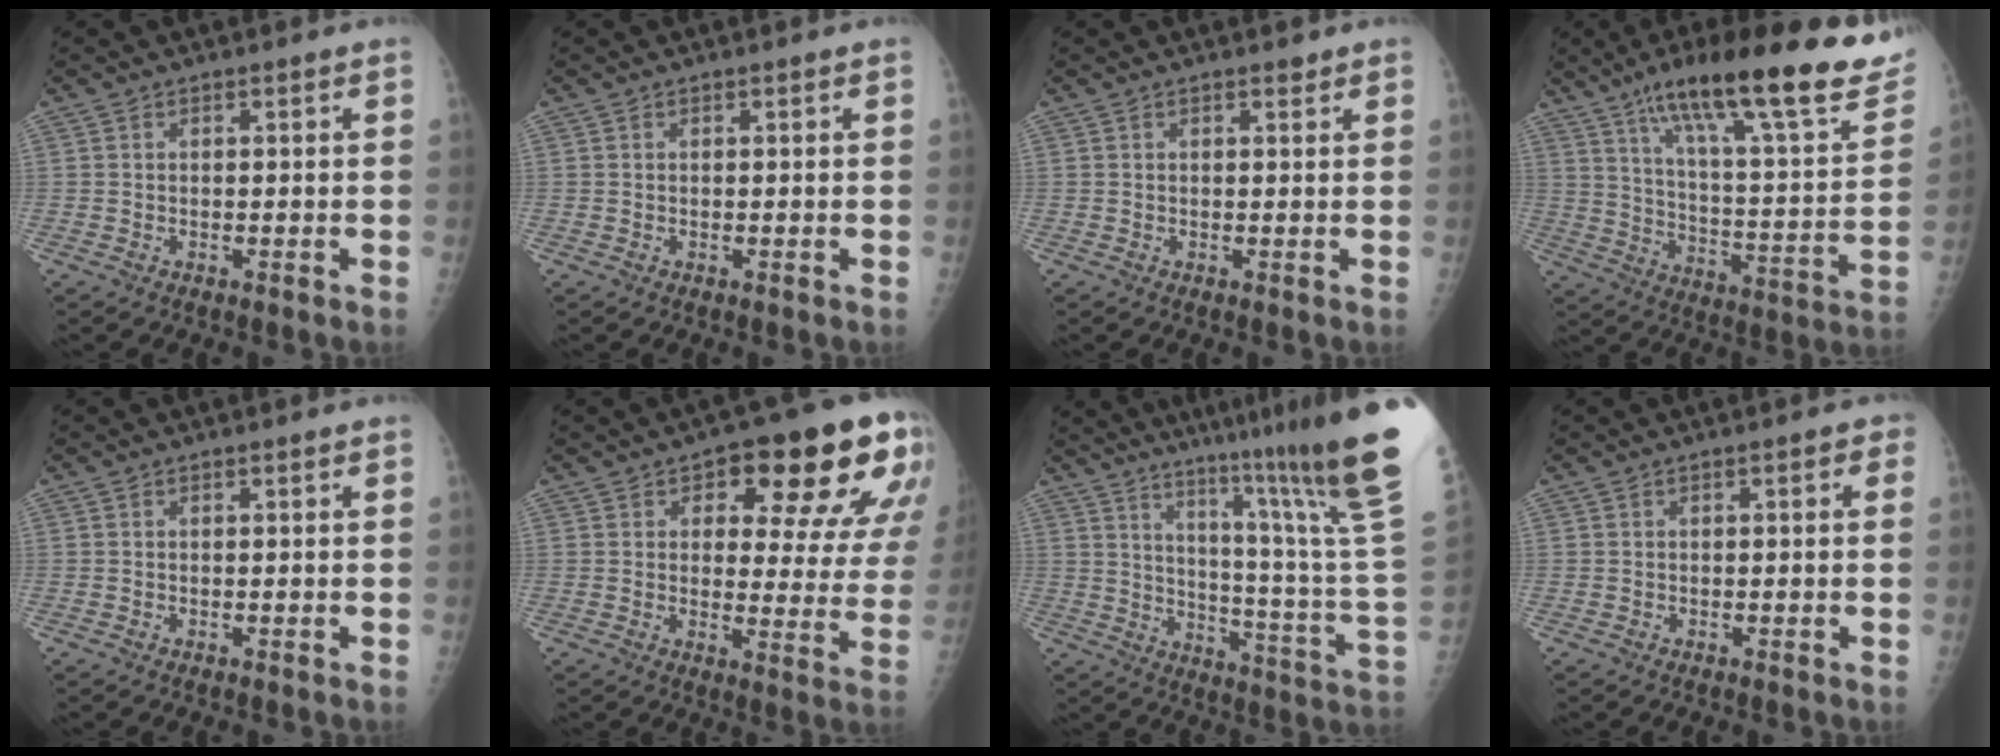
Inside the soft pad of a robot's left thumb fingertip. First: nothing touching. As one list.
[{"total": 0.0}, {"total": 0.9, "force": [0.8, 0.3, 0.3], "torque": [-0.005, -0.006, 0.011]}, {"total": 30.3, "force": [19.8, 6.3, 22.0], "torque": [-0.306, -0.047, 0.296]}, {"total": 0.0}, {"total": 18.8, "force": [9.4, 7.8, 14.3], "torque": [-0.129, -0.025, 0.124]}, {"total": 30.0, "force": [20.2, 0.7, 22.2], "torque": [-0.267, -0.135, 0.285]}, {"total": 1.4, "force": [0.4, 0.6, 1.2], "torque": [-0.010, 0.003, 0.003]}]